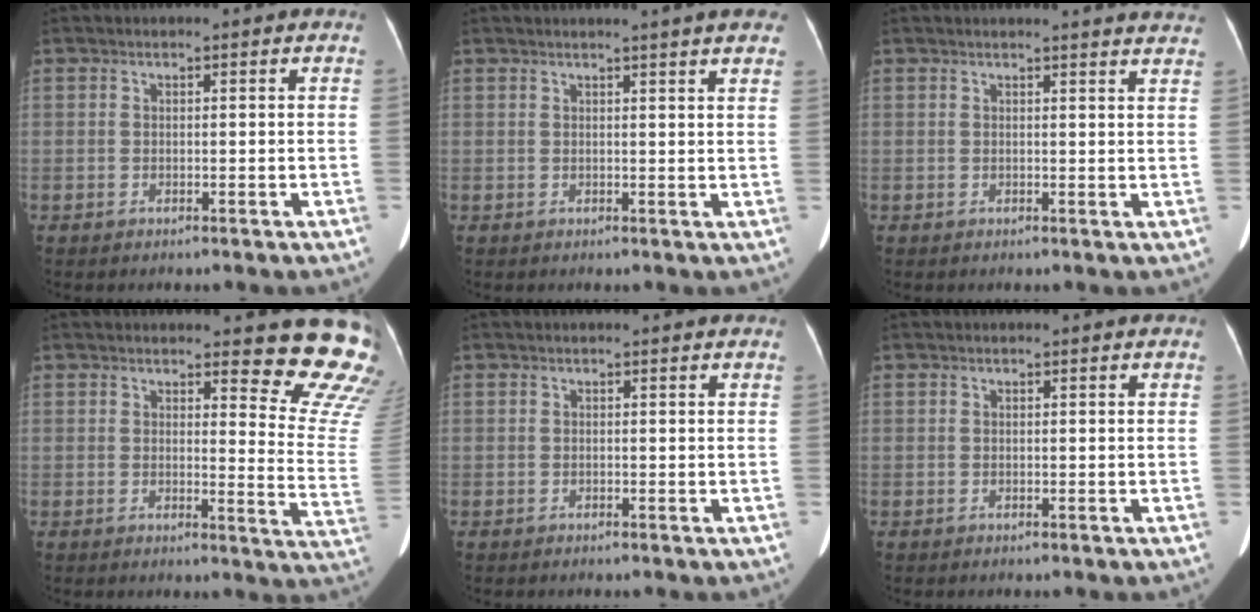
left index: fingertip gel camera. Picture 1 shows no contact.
{"total": 7.4, "force": [6.1, 0.2, 4.2], "torque": [-0.051, 0.011, 0.054]}
{"total": 10.8, "force": [10.4, 0.2, 2.8], "torque": [-0.025, -0.026, 0.095]}
{"total": 12.1, "force": [11.1, 1.2, 4.7], "torque": [-0.029, -0.106, 0.094]}
{"total": 0.0}
{"total": 0.0}